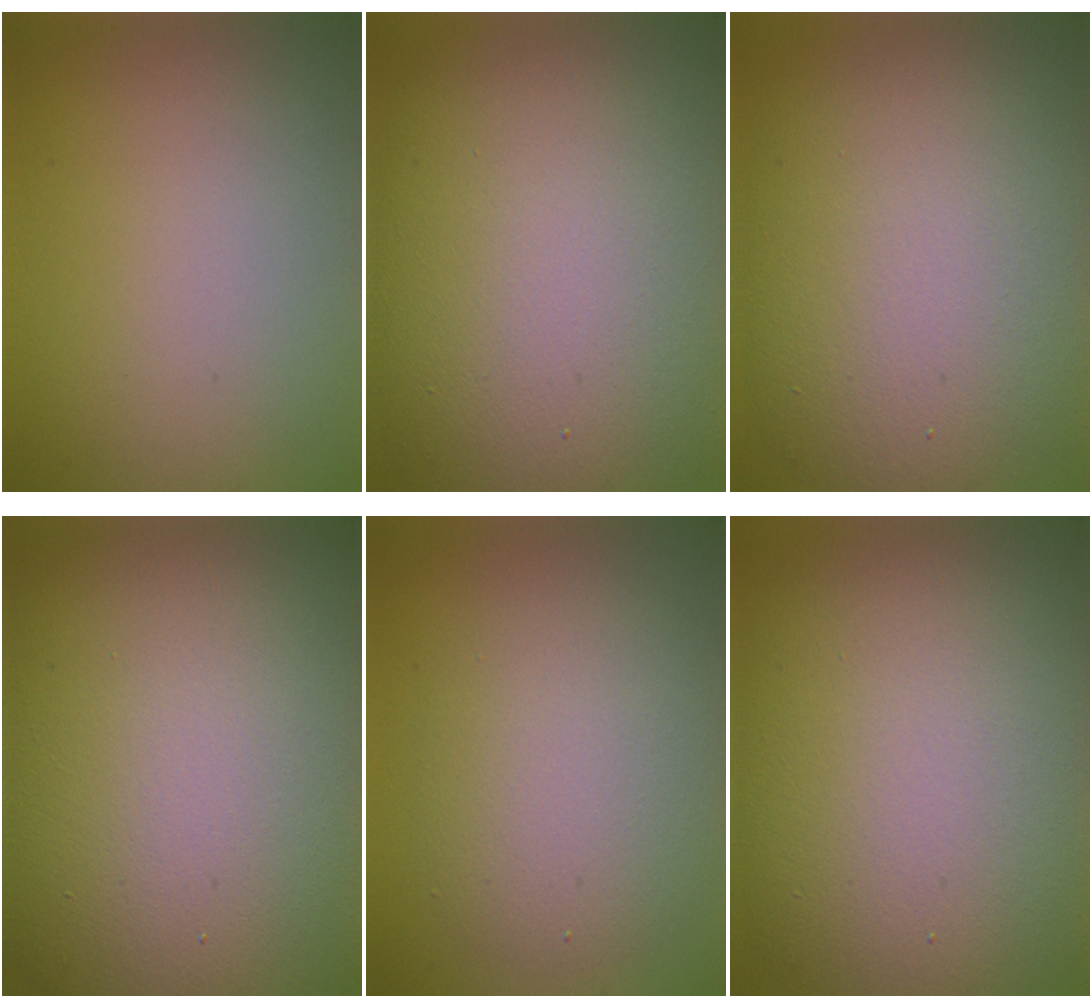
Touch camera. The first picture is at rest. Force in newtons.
{"total": 16.3, "press": 16.2, "slide": 1.2}
{"total": 12.6, "press": 12.6, "slide": 0.9}
{"total": 24.5, "press": 24.5, "slide": 0.8}
{"total": 5.1, "press": 5.1, "slide": 0.3}
{"total": 15.3, "press": 15.3, "slide": 0.6}